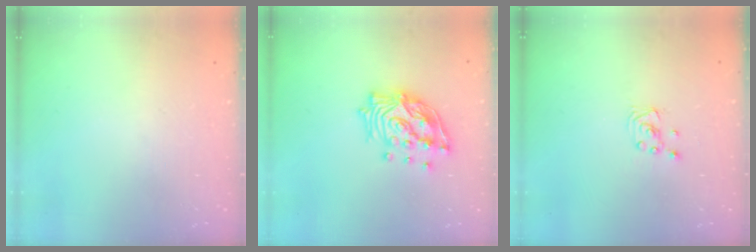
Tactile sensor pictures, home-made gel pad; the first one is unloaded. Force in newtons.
{"total": 14.1, "press": 14.0, "slide": 1.4}
{"total": 2.3, "press": 2.3, "slide": 0.2}